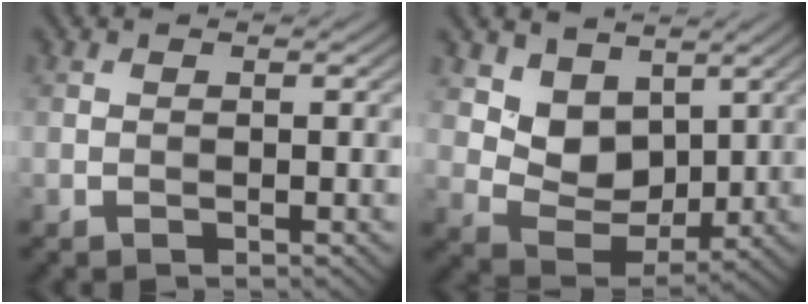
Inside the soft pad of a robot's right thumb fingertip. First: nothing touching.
{"total": 6.7, "force": [3.5, 4.8, 3.2], "torque": [-0.082, -0.020, 0.064]}